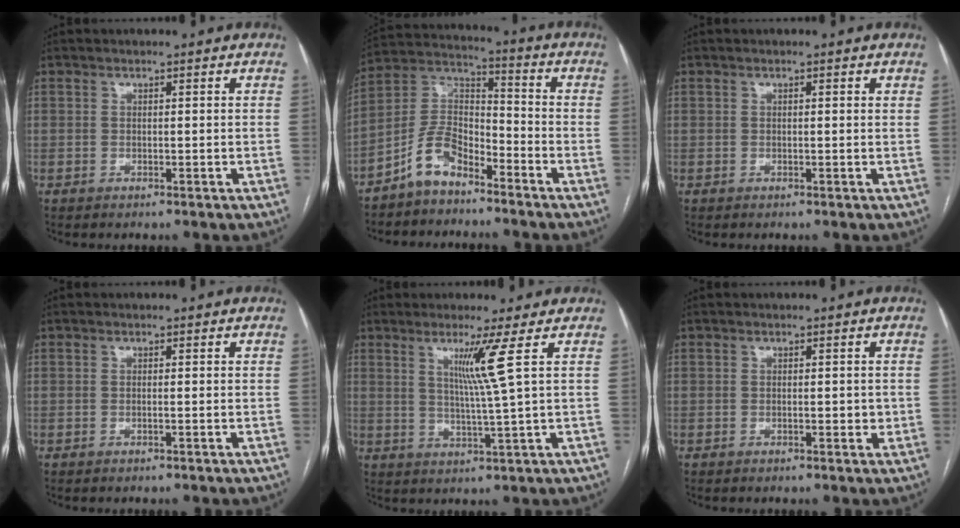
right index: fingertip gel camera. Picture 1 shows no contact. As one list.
[{"total": 8.4, "force": [-5.9, 3.8, 4.7], "torque": [-0.103, 0.024, -0.118]}, {"total": 0.6, "force": [0.3, 0.1, 0.6], "torque": [-0.011, 0.002, 0.001]}, {"total": 0.0}, {"total": 5.8, "force": [2.3, -2.4, 4.7], "torque": [-0.091, -0.018, 0.048]}, {"total": 1.5, "force": [-0.1, 0.7, 1.3], "torque": [-0.018, 0.000, 0.000]}]